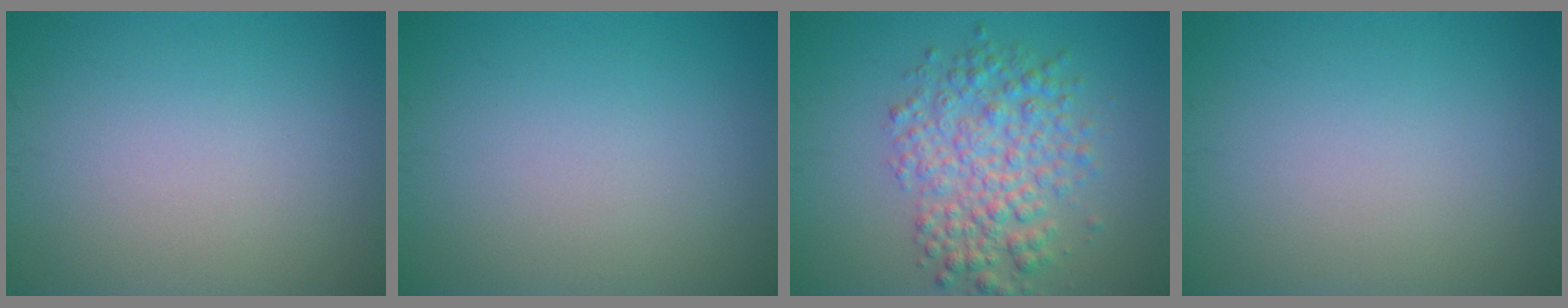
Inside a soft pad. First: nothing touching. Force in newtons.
{"total": 0.0}
{"total": 5.4, "press": 5.4, "slide": 0.1}
{"total": 0.0}